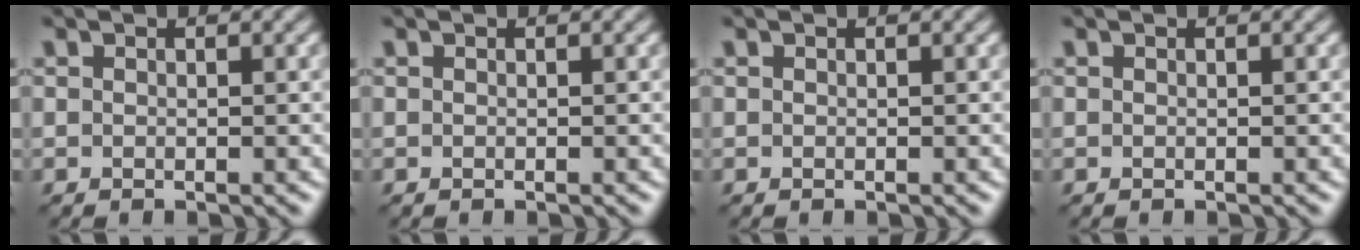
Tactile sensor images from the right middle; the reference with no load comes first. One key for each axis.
{"total": 0.0}
{"total": 0.0}
{"total": 0.0}